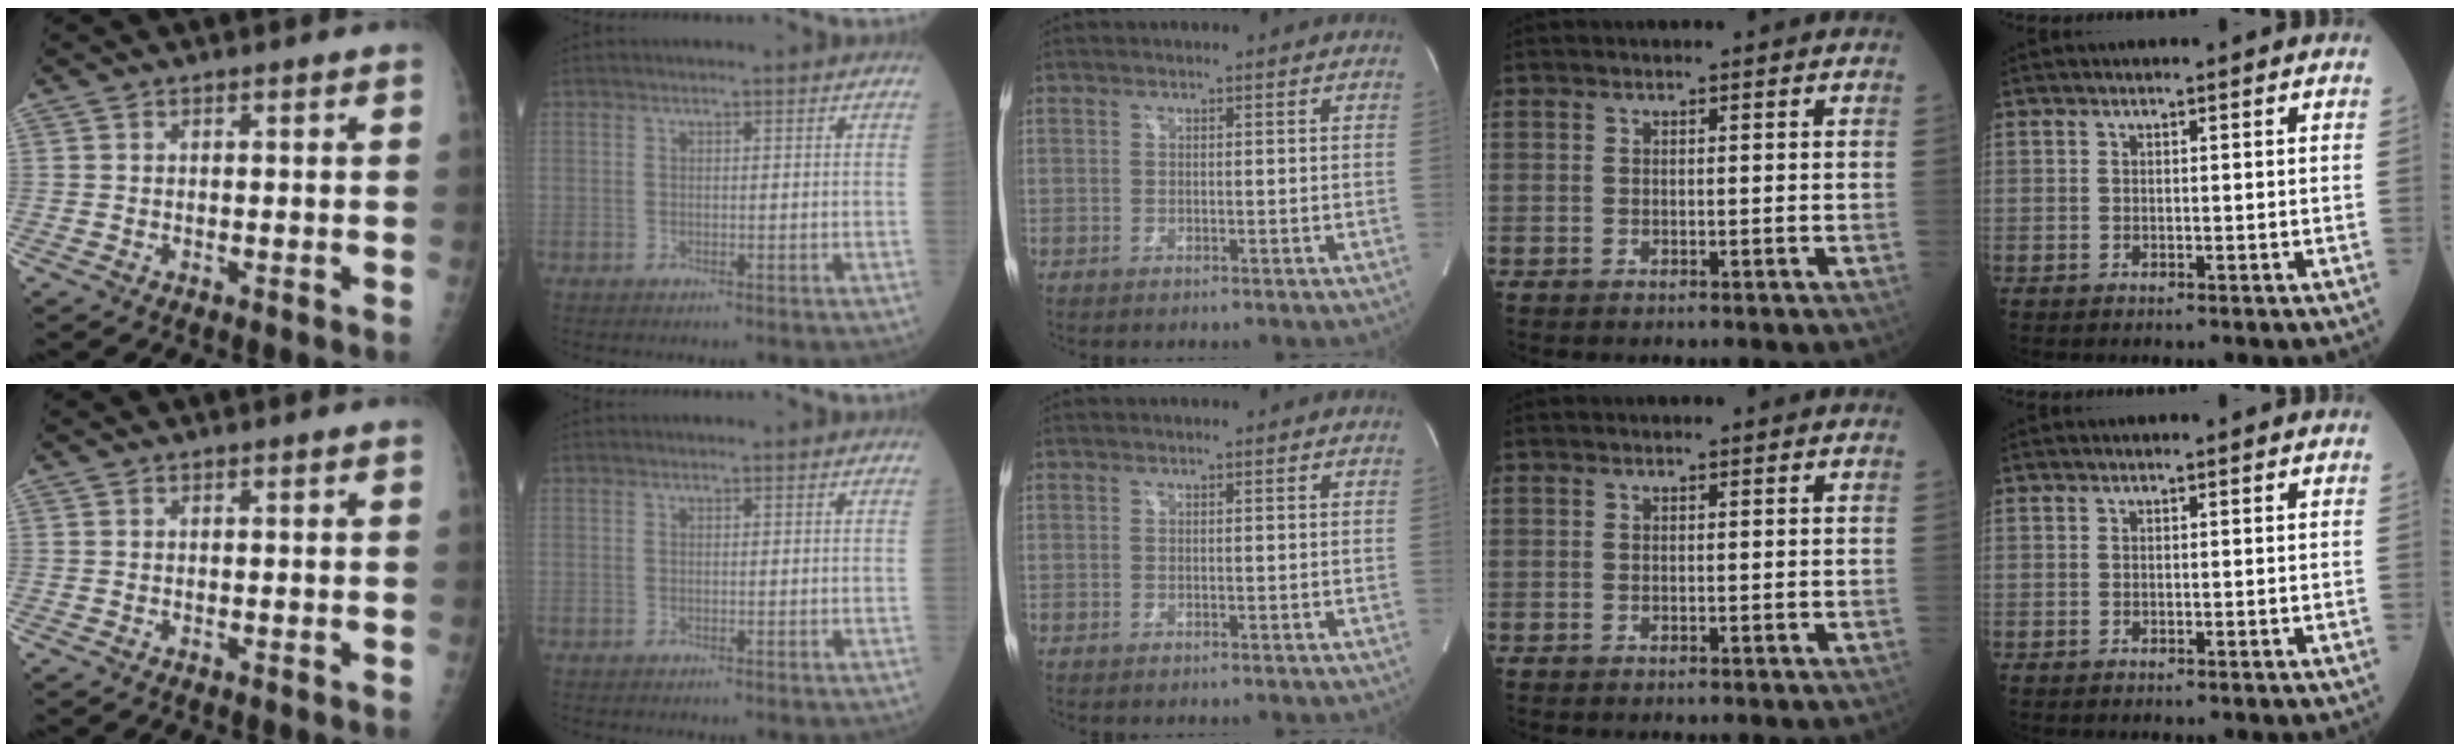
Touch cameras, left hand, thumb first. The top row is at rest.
{}